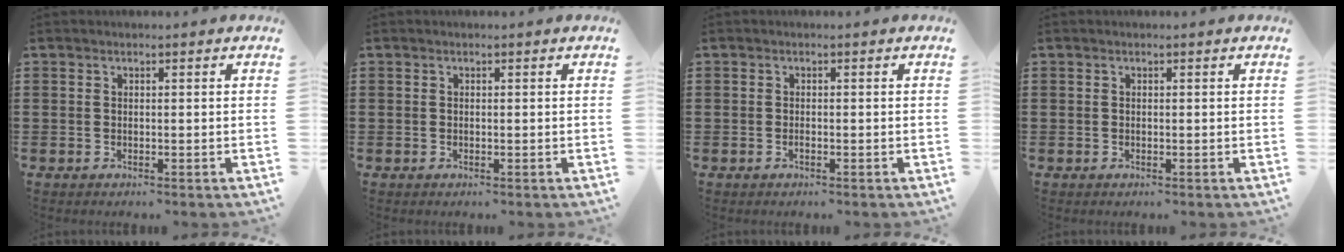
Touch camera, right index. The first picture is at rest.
{"total": 0.0}
{"total": 0.6, "force": [-0.3, 0.1, 0.5], "torque": [-0.010, -0.003, -0.005]}
{"total": 0.0}